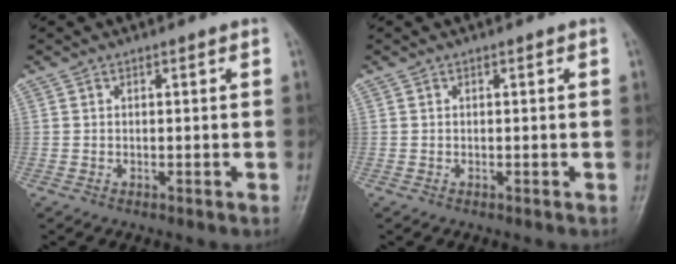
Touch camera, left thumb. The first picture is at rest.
{"total": 0.0}